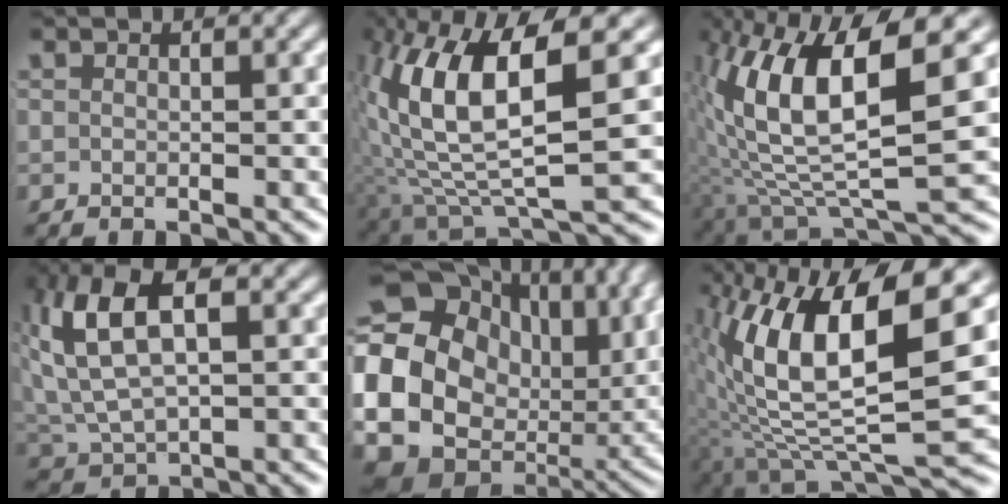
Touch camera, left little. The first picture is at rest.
{"total": 13.9, "force": [0.9, 7.1, 12.0], "torque": [-0.227, -0.020, 0.029]}
{"total": 15.5, "force": [0.4, 7.7, 13.4], "torque": [-0.242, -0.029, 0.028]}
{"total": 9.0, "force": [2.5, 5.7, 6.5], "torque": [-0.154, -0.007, 0.051]}
{"total": 22.3, "force": [2.3, 17.6, 13.6], "torque": [-0.287, -0.034, 0.026]}
{"total": 17.1, "force": [-0.6, 8.4, 15.0], "torque": [-0.257, -0.039, 0.024]}